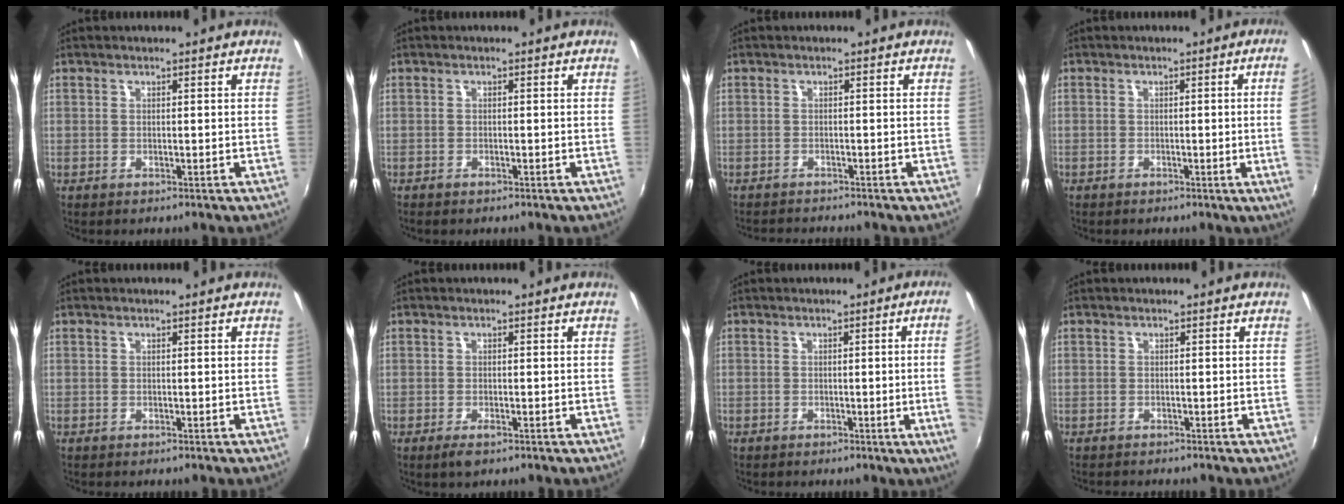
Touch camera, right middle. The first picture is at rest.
{"total": 0.9, "force": [-0.8, 0.4, 0.2], "torque": [-0.007, -0.003, -0.017]}
{"total": 3.1, "force": [-3.1, 0.0, 0.6], "torque": [-0.026, -0.012, -0.052]}
{"total": 4.9, "force": [-0.1, -1.9, 4.5], "torque": [-0.067, -0.010, 0.004]}
{"total": 0.0}
{"total": 2.9, "force": [-1.9, 1.1, 1.9], "torque": [-0.043, -0.008, -0.036]}
{"total": 7.5, "force": [-0.3, -1.5, 7.3], "torque": [-0.085, -0.008, -0.001]}
{"total": 1.4, "force": [-1.3, 0.0, 0.3], "torque": [-0.010, -0.008, -0.021]}